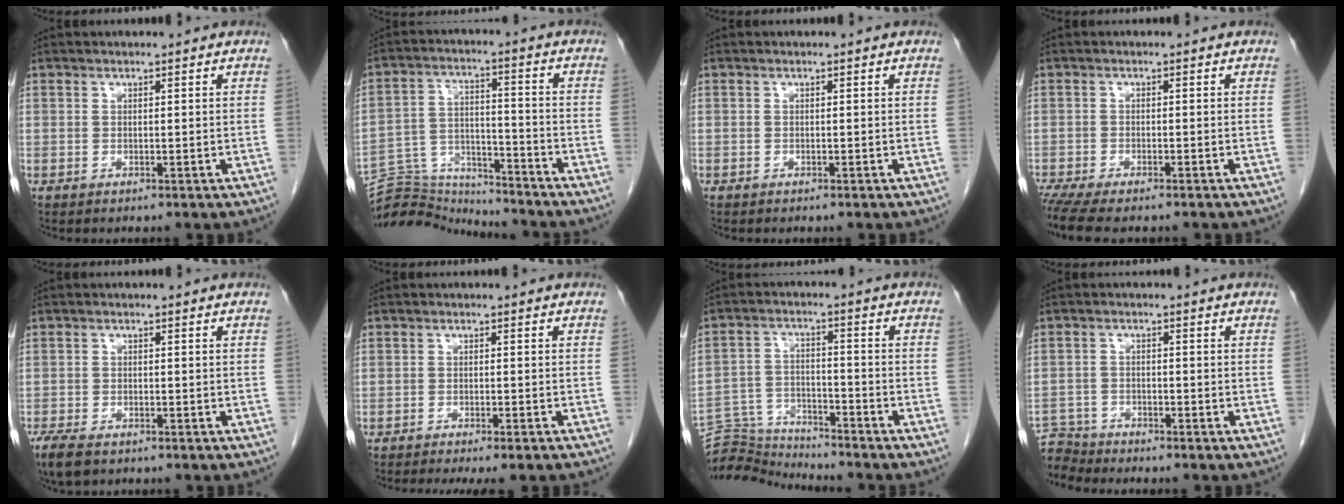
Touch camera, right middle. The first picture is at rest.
{"total": 11.4, "force": [-11.4, 0.8, -0.4], "torque": [0.006, 0.038, -0.199]}
{"total": 0.0}
{"total": 7.8, "force": [-6.5, 1.6, 4.0], "torque": [-0.060, -0.008, -0.103]}
{"total": 6.6, "force": [-4.9, 2.6, 3.5], "torque": [-0.068, -0.014, -0.078]}
{"total": 9.4, "force": [-8.1, 1.0, 4.6], "torque": [-0.055, -0.011, -0.107]}
{"total": 8.9, "force": [-8.9, 0.1, -0.7], "torque": [0.007, 0.019, -0.162]}
{"total": 5.7, "force": [-5.6, 1.0, -0.7], "torque": [0.019, 0.000, -0.109]}